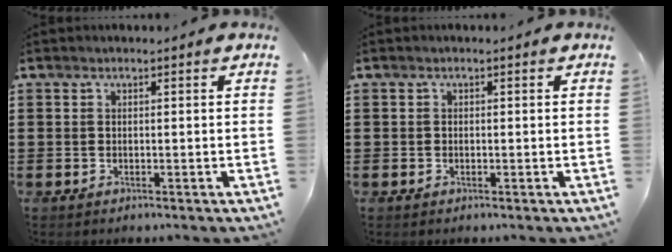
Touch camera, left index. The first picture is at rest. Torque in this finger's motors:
{"motor_torque": [-0.09, 0.09, -0.02, -0.01]}